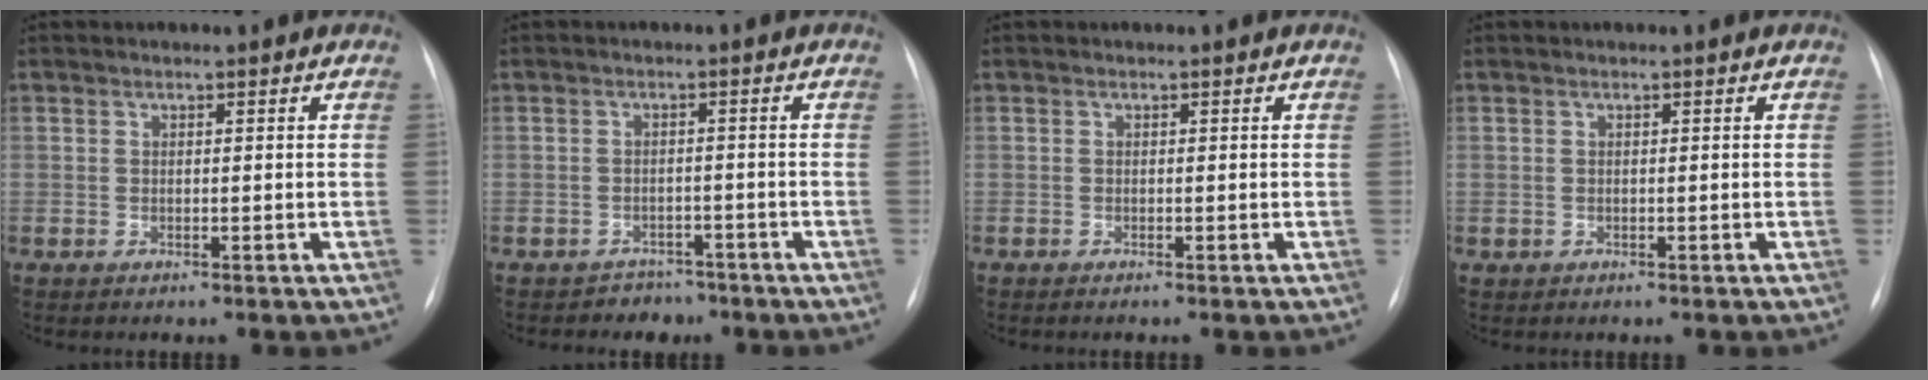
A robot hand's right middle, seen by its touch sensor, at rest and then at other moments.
{"total": 3.4, "force": [-2.6, 2.1, -0.6], "torque": [0.010, 0.012, -0.037]}
{"total": 0.0}
{"total": 0.5, "force": [-0.1, 0.5, 0.1], "torque": [0.001, 0.003, -0.001]}